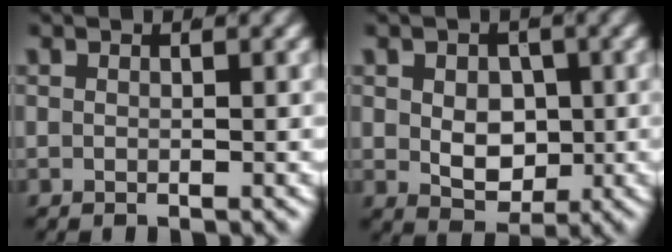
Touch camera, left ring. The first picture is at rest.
{"total": 4.3, "force": [-0.1, 3.3, 2.7], "torque": [-0.045, -0.029, 0.017]}